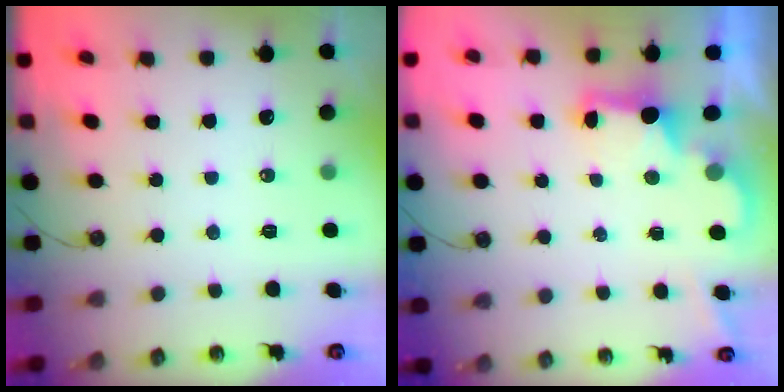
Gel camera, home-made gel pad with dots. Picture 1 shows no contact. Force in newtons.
{"total": 2.4, "press": 2.3, "slide": 0.7}